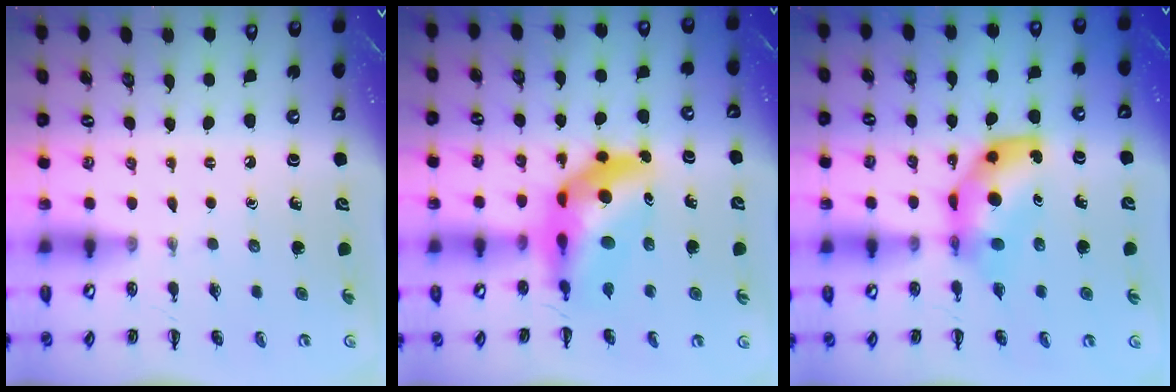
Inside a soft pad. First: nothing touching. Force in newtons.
{"total": 11.2, "press": 10.6, "slide": 3.6}
{"total": 7.4, "press": 7.3, "slide": 1.0}